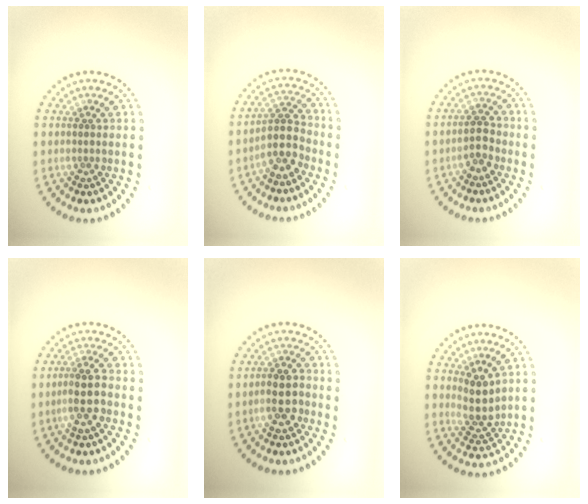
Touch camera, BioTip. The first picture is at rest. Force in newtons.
{"total": 3.6, "press": 3.1, "slide": 1.8}
{"total": 2.1, "press": 2.0, "slide": 0.7}
{"total": 2.9, "press": 2.6, "slide": 1.3}
{"total": 2.9, "press": 2.8, "slide": 0.7}
{"total": 2.7, "press": 2.3, "slide": 1.5}